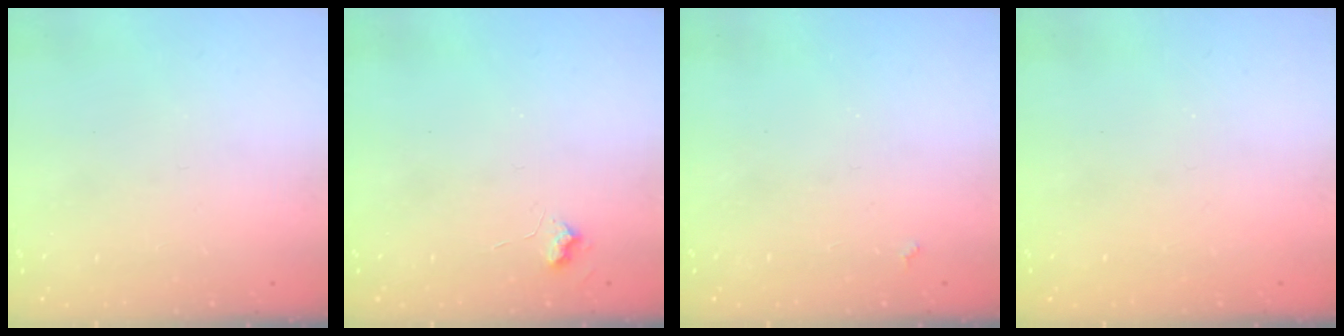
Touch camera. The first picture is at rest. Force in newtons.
{"total": 4.7, "press": 4.7, "slide": 0.7}
{"total": 1.7, "press": 1.7, "slide": 0.4}
{"total": 1.1, "press": 1.0, "slide": 0.1}